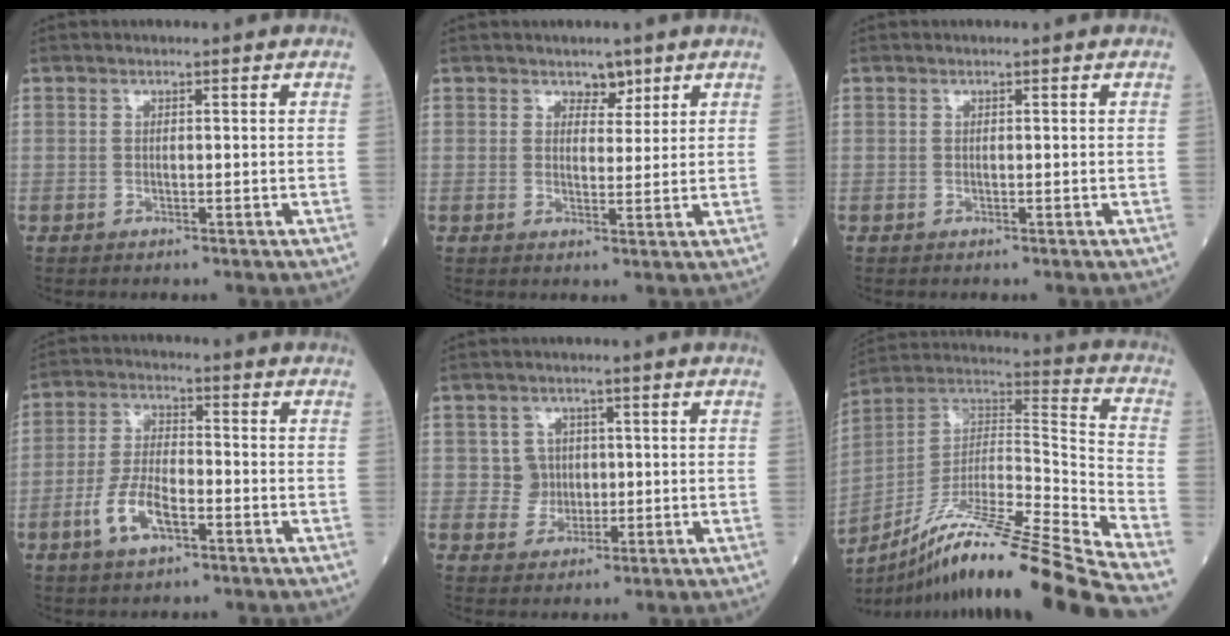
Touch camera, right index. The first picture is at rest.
{"total": 2.5, "force": [1.8, 1.4, 1.0], "torque": [-0.009, -0.003, 0.028]}
{"total": 0.0}
{"total": 7.1, "force": [-3.2, 2.6, 5.8], "torque": [-0.124, 0.001, -0.062]}
{"total": 3.4, "force": [0.4, 3.3, 0.3], "torque": [0.006, 0.006, 0.006]}
{"total": 24.9, "force": [-19.1, -1.5, 15.9], "torque": [-0.245, -0.008, -0.336]}